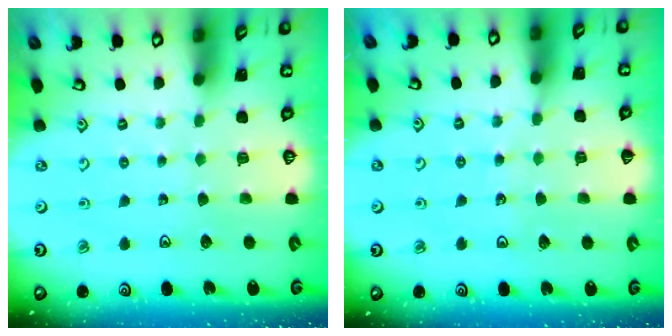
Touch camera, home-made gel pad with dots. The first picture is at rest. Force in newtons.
{"total": 5.0, "press": 4.9, "slide": 0.7}